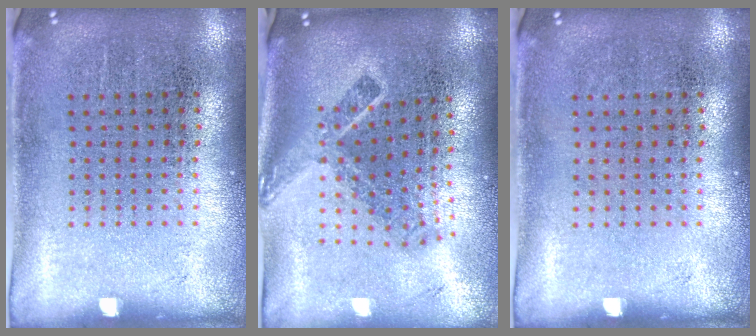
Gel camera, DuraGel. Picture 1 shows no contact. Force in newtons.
{"total": 2.2, "press": 1.5, "slide": 1.6}
{"total": 0.0}